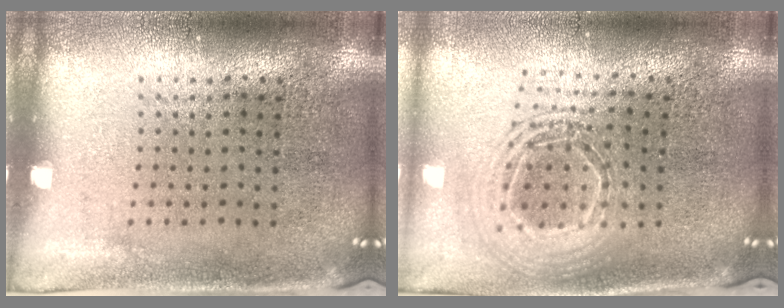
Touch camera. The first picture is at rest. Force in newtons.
{"total": 2.0, "press": 1.6, "slide": 1.3}